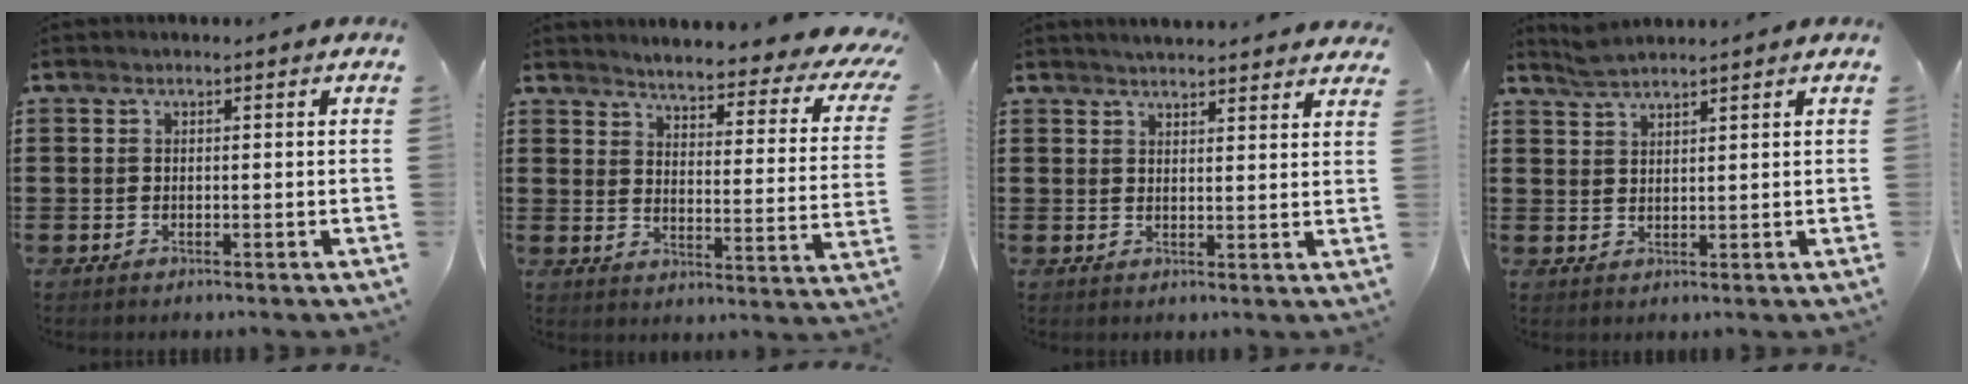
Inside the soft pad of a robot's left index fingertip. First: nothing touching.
{"total": 4.2, "force": [3.7, 0.0, 1.9], "torque": [-0.043, -0.041, 0.053]}
{"total": 2.8, "force": [2.8, -0.1, 0.2], "torque": [-0.011, -0.009, 0.050]}
{"total": 2.5, "force": [2.4, 0.2, 0.7], "torque": [-0.020, 0.001, 0.046]}